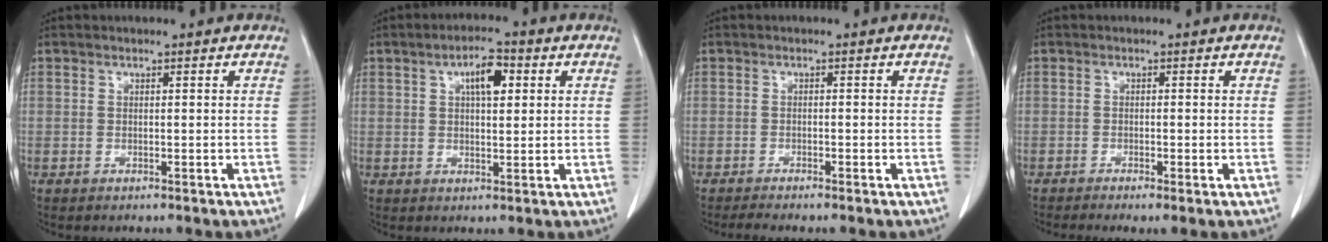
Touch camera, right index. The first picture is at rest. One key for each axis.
{"total": 6.3, "fx": 2.2, "fy": 2.5, "fz": 5.4, "tx": -0.095, "ty": 0.011, "tz": 0.039}
{"total": 3.2, "fx": -2.2, "fy": 0.7, "fz": 2.2, "tx": -0.044, "ty": 0.000, "tz": -0.033}
{"total": 3.7, "fx": -1.6, "fy": 1.1, "fz": 3.2, "tx": -0.061, "ty": -0.007, "tz": -0.026}